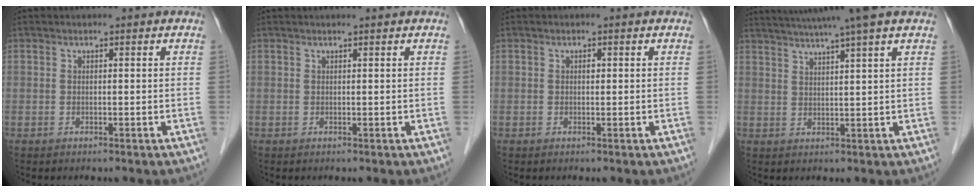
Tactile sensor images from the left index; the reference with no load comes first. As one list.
[{"total": 1.2, "force": [1.1, -0.2, 0.4], "torque": [-0.006, 0.006, 0.021]}, {"total": 0.5, "force": [0.1, 0.3, 0.4], "torque": [-0.008, 0.001, 0.001]}, {"total": 11.9, "force": [9.9, -1.5, 6.4], "torque": [-0.112, 0.014, 0.135]}]